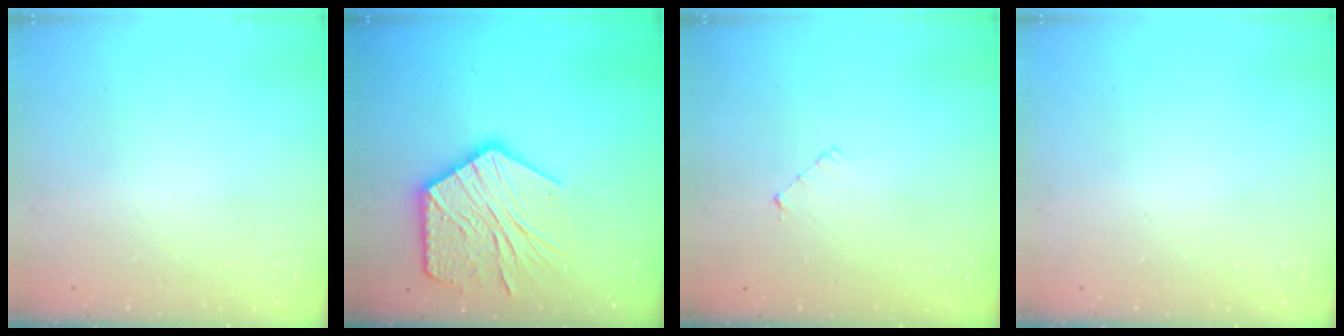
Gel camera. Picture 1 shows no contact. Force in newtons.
{"total": 18.6, "press": 18.6, "slide": 1.4}
{"total": 2.9, "press": 2.9, "slide": 0.2}
{"total": 0.0}